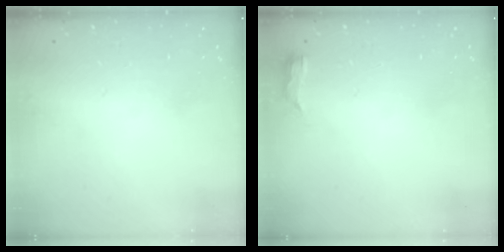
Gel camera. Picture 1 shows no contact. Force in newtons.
{"total": 5.1, "press": 4.8, "slide": 1.7}